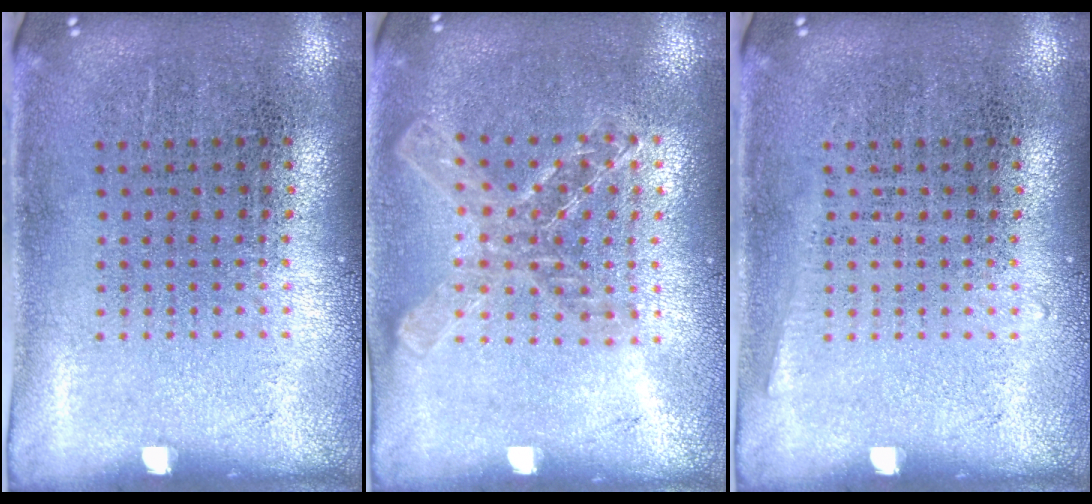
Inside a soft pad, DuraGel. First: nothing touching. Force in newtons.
{"total": 1.4, "press": 1.3, "slide": 0.4}
{"total": 0.5, "press": 0.5, "slide": 0.1}